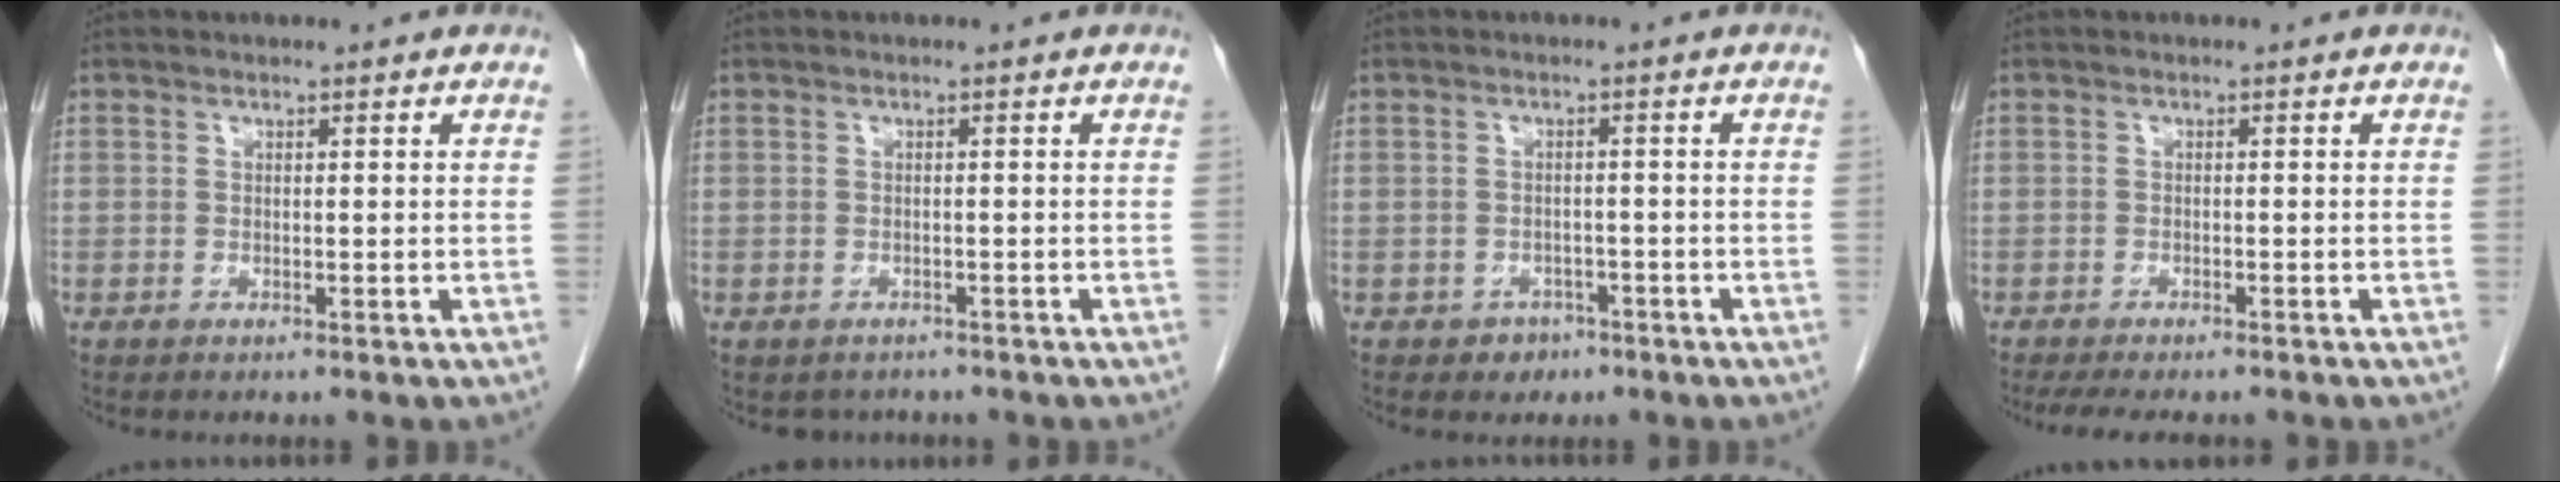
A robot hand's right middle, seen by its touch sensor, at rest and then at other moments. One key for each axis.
{"total": 2.3, "fx": -1.9, "fy": 1.3, "fz": 0.0, "tx": -0.004, "ty": 0.002, "tz": -0.028}
{"total": 2.4, "fx": -1.5, "fy": 1.9, "fz": 0.3, "tx": -0.005, "ty": 0.009, "tz": -0.016}
{"total": 7.9, "fx": -6.7, "fy": 1.9, "fz": 3.7, "tx": -0.049, "ty": -0.010, "tz": -0.095}